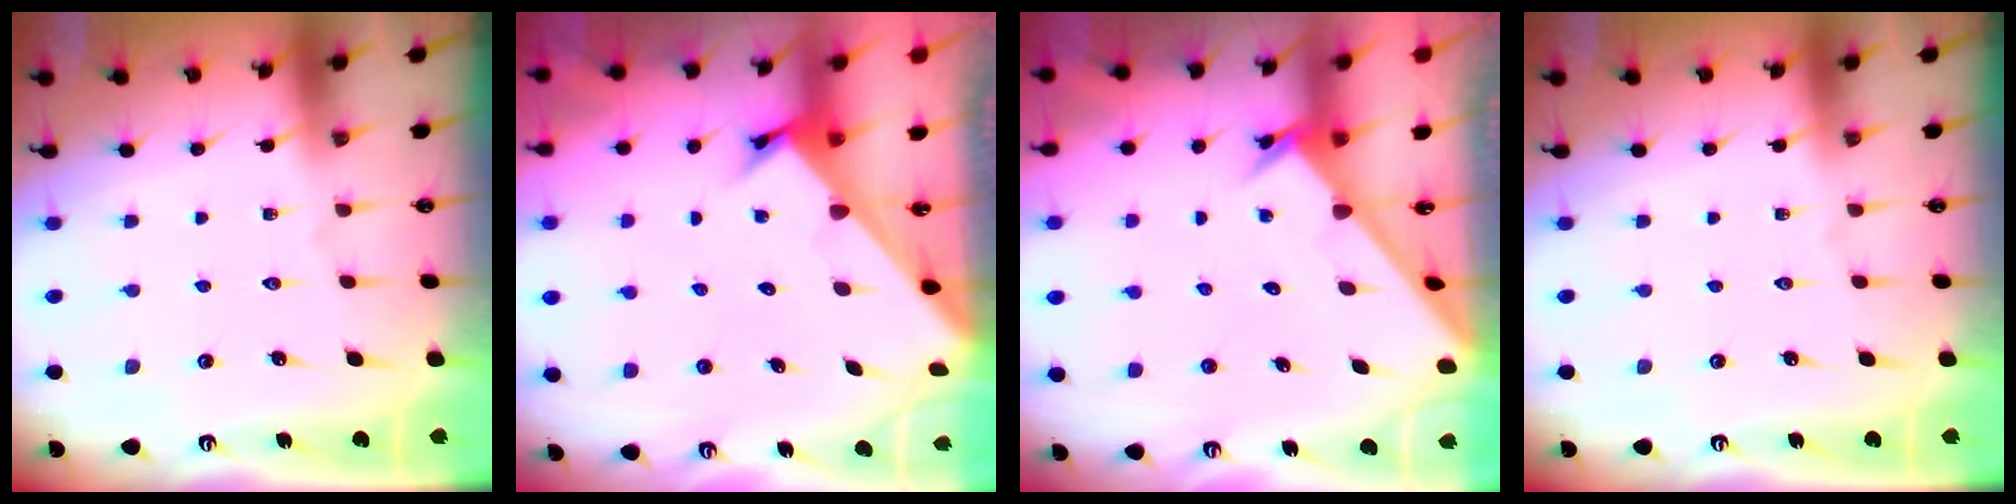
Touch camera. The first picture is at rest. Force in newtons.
{"total": 2.7, "press": 2.7, "slide": 0.3}
{"total": 2.4, "press": 2.4, "slide": 0.2}
{"total": 0.0}